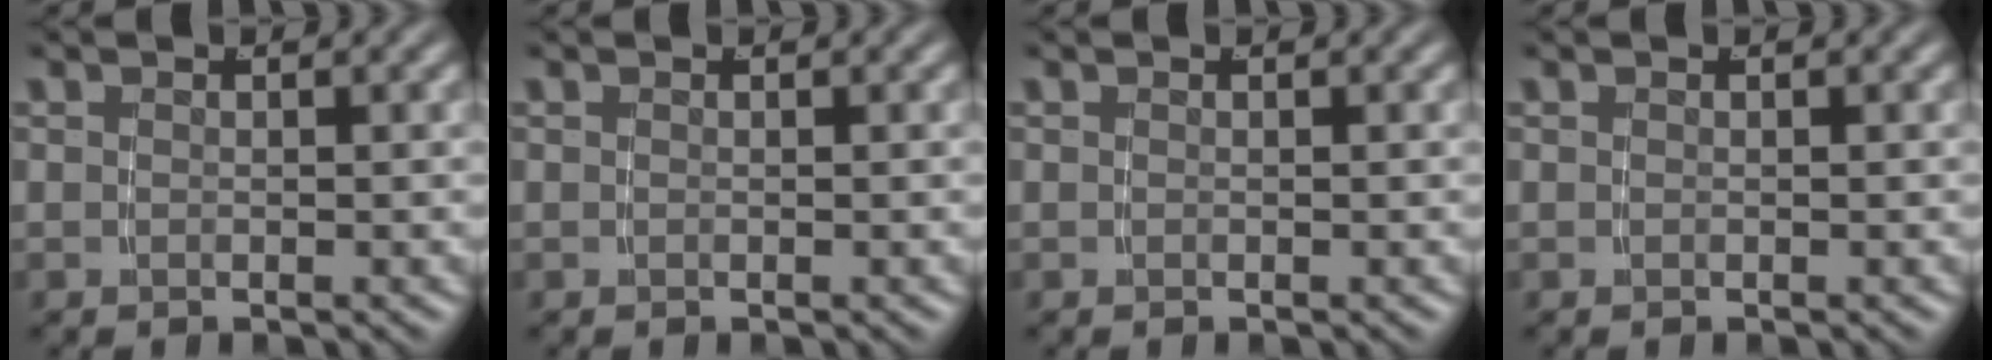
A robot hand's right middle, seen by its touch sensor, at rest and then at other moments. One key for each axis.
{"total": 0.0}
{"total": 0.0}
{"total": 0.0}